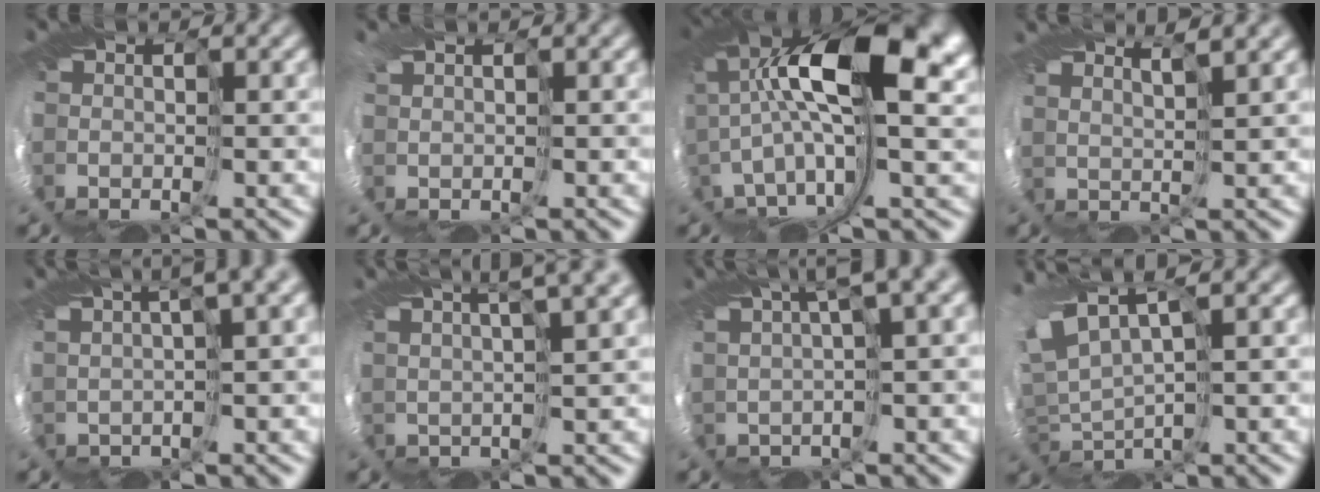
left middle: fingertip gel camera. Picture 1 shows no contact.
{"total": 2.5, "force": [0.5, -2.0, -1.3], "torque": [0.022, -0.001, 0.005]}
{"total": 12.3, "force": [2.9, 3.3, 11.5], "torque": [-0.215, 0.000, 0.053]}
{"total": 3.5, "force": [1.6, -2.8, -1.4], "torque": [0.041, 0.005, 0.007]}
{"total": 4.1, "force": [2.7, -0.9, 2.9], "torque": [-0.018, 0.022, 0.033]}
{"total": 4.6, "force": [3.8, -1.1, 2.3], "torque": [-0.003, 0.038, 0.029]}
{"total": 4.1, "force": [2.6, -1.5, 2.8], "torque": [-0.031, 0.012, 0.050]}
{"total": 2.5, "force": [1.5, -0.3, 2.1], "torque": [-0.061, -0.004, 0.021]}